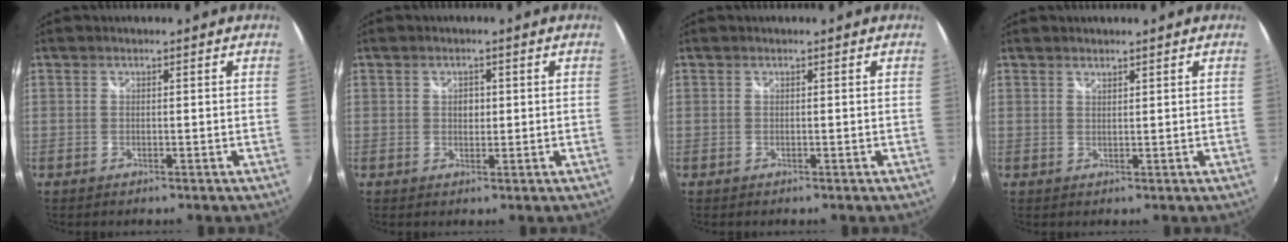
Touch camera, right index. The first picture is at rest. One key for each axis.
{"total": 1.9, "fx": 0.3, "fy": 1.6, "fz": 1.1, "tx": -0.014, "ty": 0.004, "tz": 0.004}
{"total": 0.0}
{"total": 0.9, "fx": 0.9, "fy": 0.2, "fz": 0.2, "tx": -0.003, "ty": 0.000, "tz": 0.016}